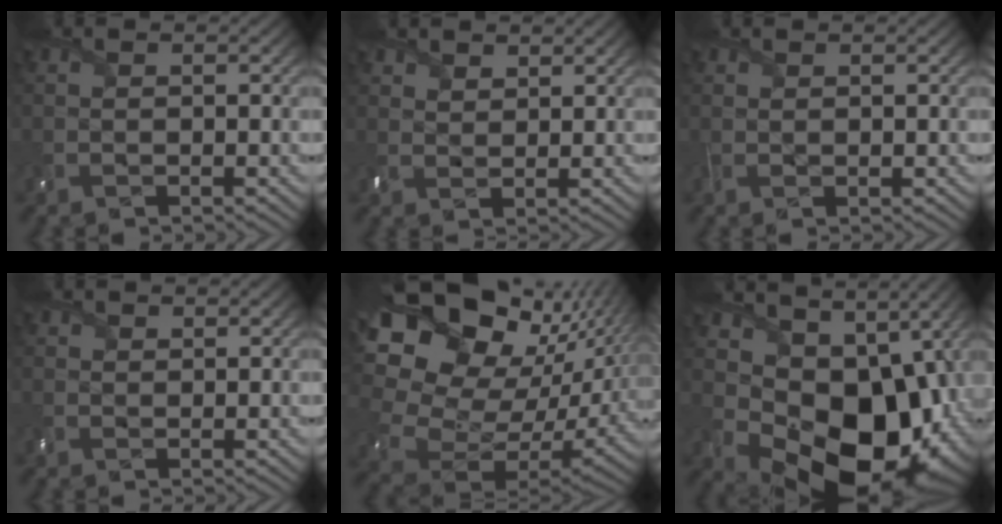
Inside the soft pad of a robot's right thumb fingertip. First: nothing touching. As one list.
[{"total": 2.9, "force": [2.3, 1.4, 0.9], "torque": [-0.025, 0.003, 0.050]}, {"total": 0.8, "force": [0.8, -0.2, -0.1], "torque": [0.002, 0.007, 0.018]}, {"total": 1.3, "force": [1.1, 0.7, 0.2], "torque": [-0.009, 0.006, 0.025]}, {"total": 18.4, "force": [5.4, 12.0, 13.0], "torque": [-0.256, -0.009, 0.132]}, {"total": 15.9, "force": [1.9, 11.6, 10.8], "torque": [-0.167, -0.039, 0.070]}]